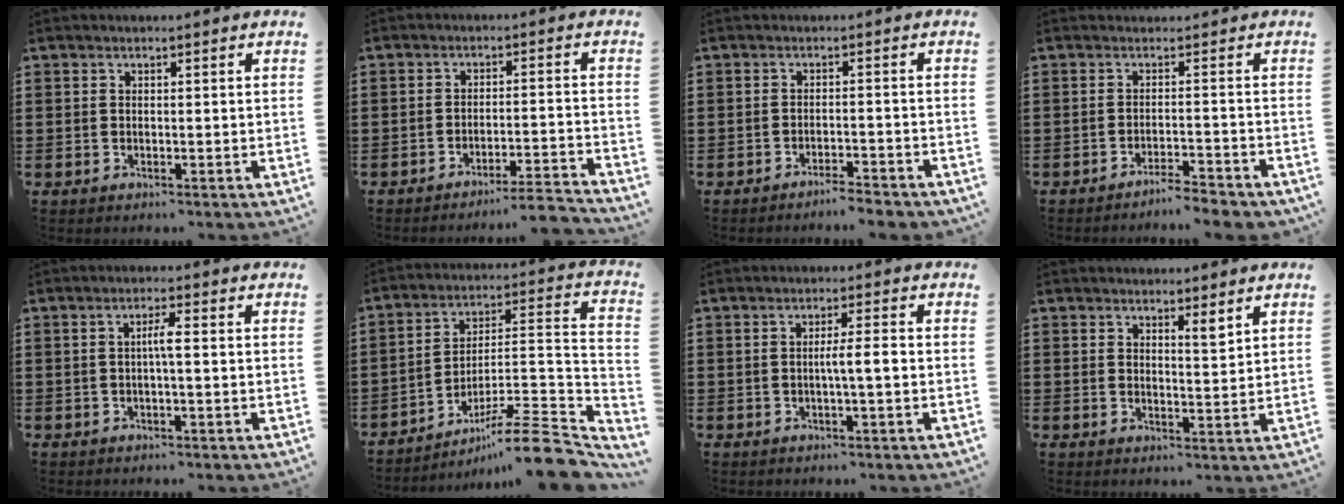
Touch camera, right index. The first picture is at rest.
{"total": 3.9, "force": [-3.6, -0.4, 1.4], "torque": [-0.025, -0.011, -0.074]}
{"total": 2.3, "force": [-2.3, -0.1, 0.6], "torque": [-0.014, 0.000, -0.047]}
{"total": 2.0, "force": [-1.9, -0.2, 0.5], "torque": [-0.014, 0.001, -0.040]}
{"total": 2.4, "force": [-0.3, 0.1, 2.3], "torque": [-0.045, 0.000, -0.008]}
{"total": 10.4, "force": [-8.3, 0.6, 6.3], "torque": [-0.091, 0.014, -0.164]}
{"total": 3.1, "force": [-0.6, 0.3, 3.0], "torque": [-0.053, 0.000, -0.013]}
{"total": 2.4, "force": [2.0, 0.3, 1.3], "torque": [-0.018, -0.002, 0.034]}